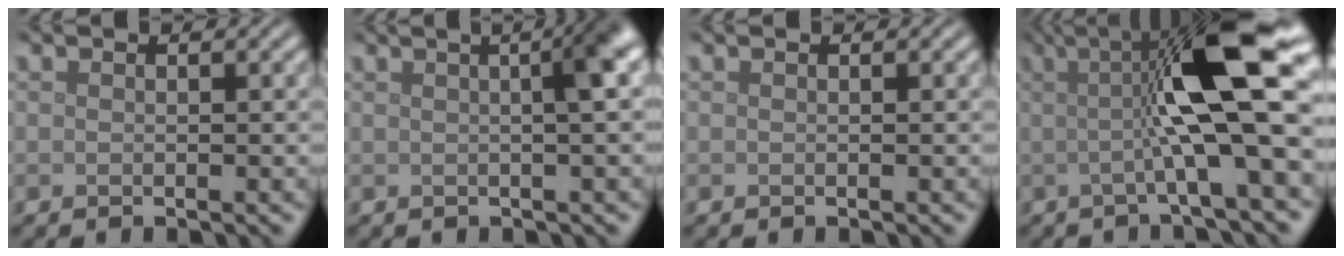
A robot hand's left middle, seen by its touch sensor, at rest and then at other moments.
{"total": 4.8, "force": [0.9, 1.5, 4.5], "torque": [-0.036, 0.025, 0.007]}
{"total": 0.0}
{"total": 11.4, "force": [1.2, 2.2, 11.1], "torque": [-0.158, 0.008, 0.011]}